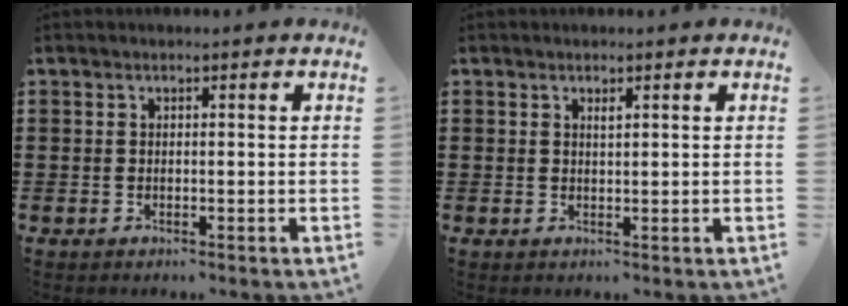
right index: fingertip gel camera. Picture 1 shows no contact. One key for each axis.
{"total": 0.7, "fx": 0.5, "fy": 0.1, "fz": 0.6, "tx": -0.012, "ty": -0.002, "tz": 0.010}